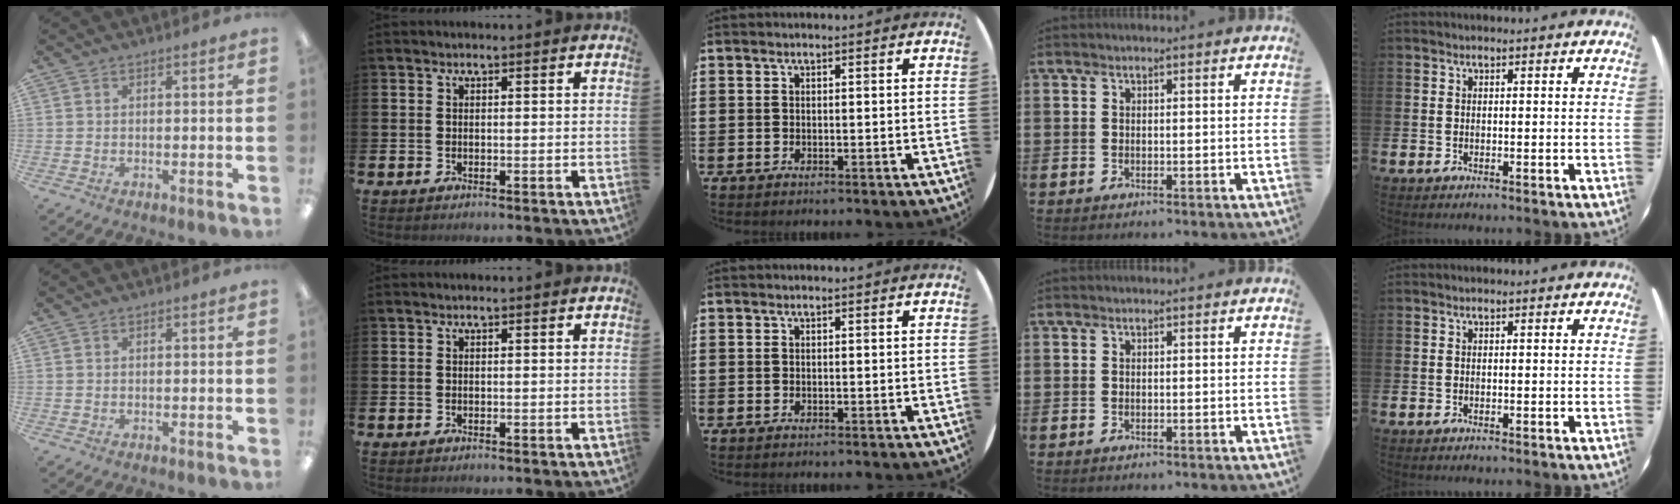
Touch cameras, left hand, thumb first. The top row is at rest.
{}